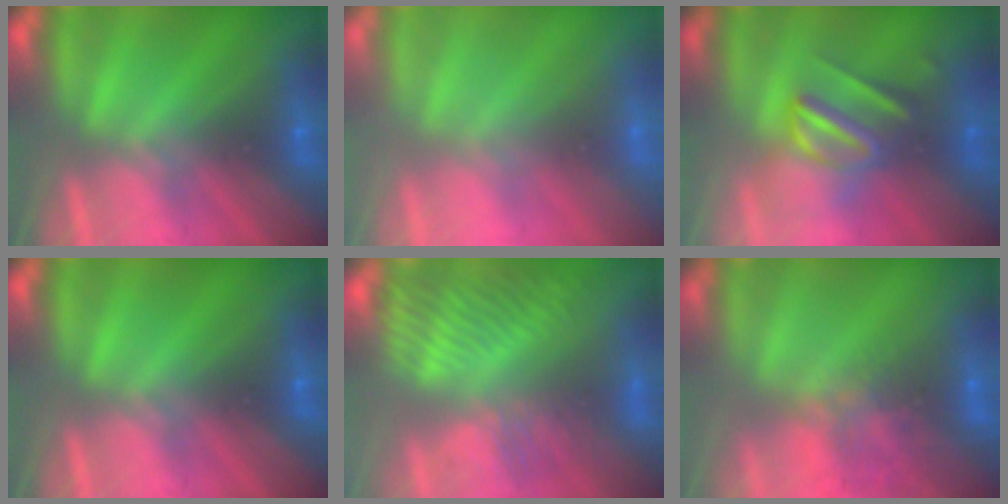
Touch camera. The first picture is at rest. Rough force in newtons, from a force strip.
{"total": 2.8}
{"total": 2.9}
{"total": 0.0}
{"total": 3.4}
{"total": 7.2}